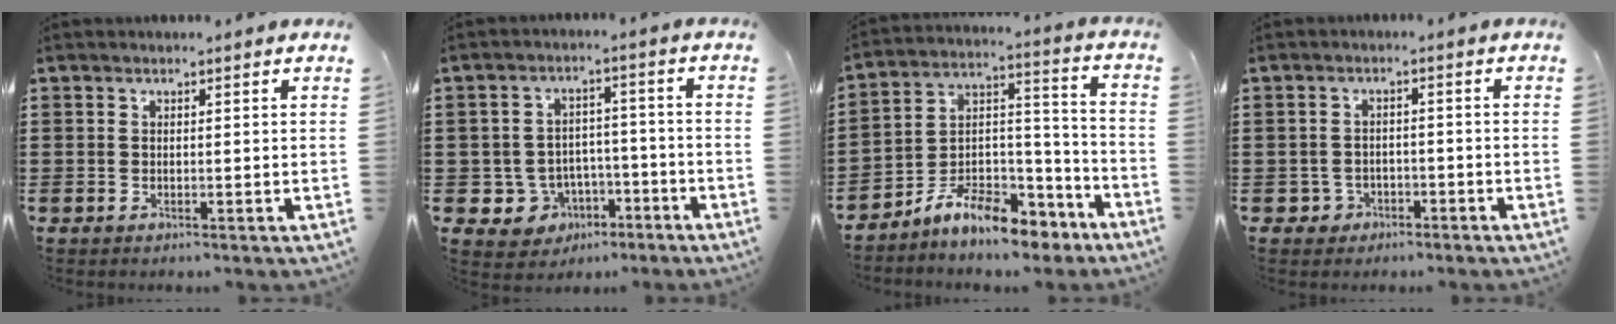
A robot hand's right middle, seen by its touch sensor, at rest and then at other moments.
{"total": 5.1, "force": [-2.7, 4.2, 0.9], "torque": [-0.036, 0.013, -0.051]}
{"total": 9.3, "force": [-8.0, 3.0, 3.6], "torque": [-0.062, 0.023, -0.156]}
{"total": 2.3, "force": [-1.7, 1.4, 0.2], "torque": [-0.012, 0.002, -0.040]}